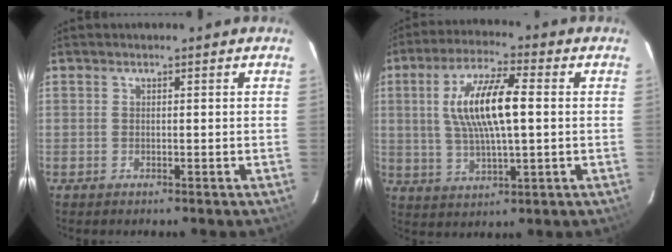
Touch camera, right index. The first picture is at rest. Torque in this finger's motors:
{"motor_torque": [0.75, 0.31, 0.92, 0.21]}